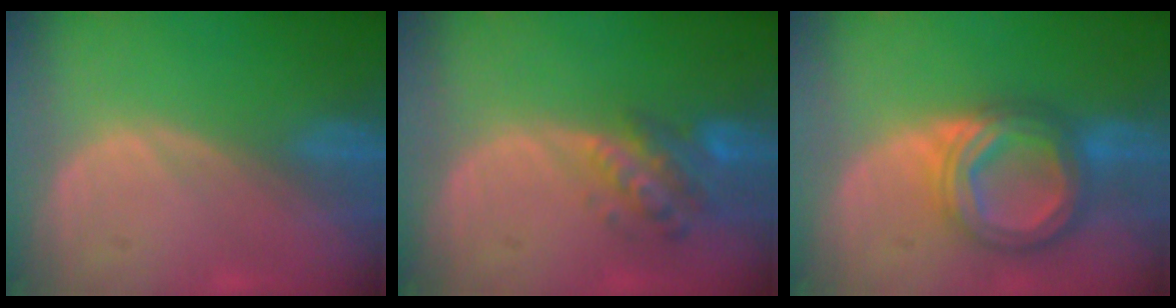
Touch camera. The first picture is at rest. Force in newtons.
{"total": 6.1, "press": 5.8, "slide": 2.0}
{"total": 8.6, "press": 8.6, "slide": 0.7}